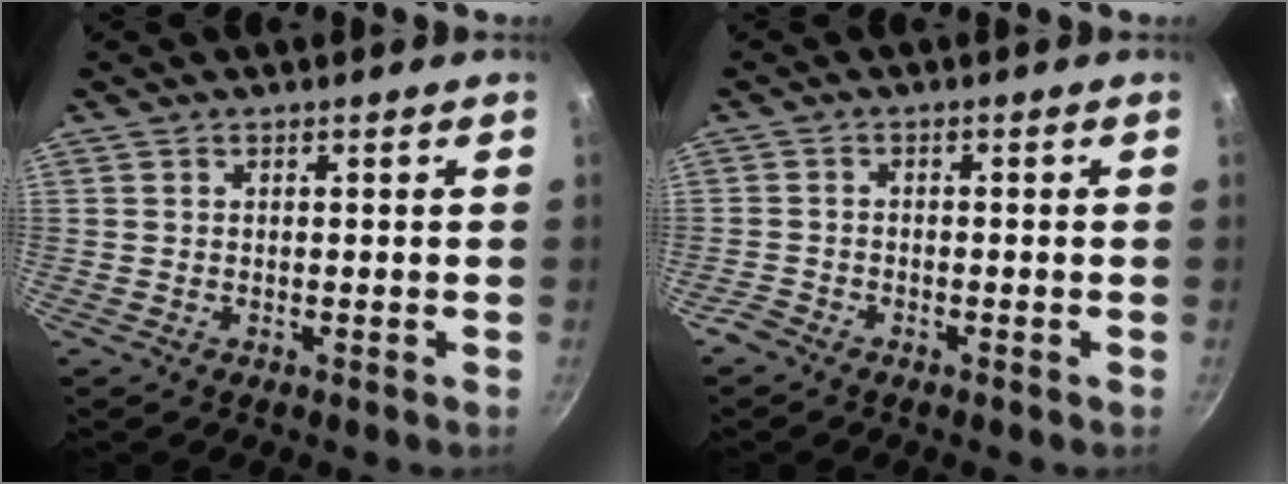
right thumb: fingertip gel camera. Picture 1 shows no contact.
{"total": 2.1, "force": [-1.8, 0.9, 0.6], "torque": [-0.024, 0.017, -0.037]}